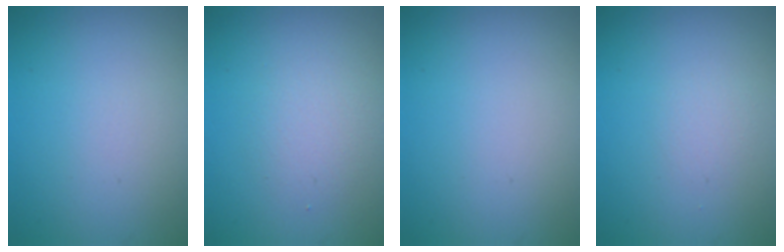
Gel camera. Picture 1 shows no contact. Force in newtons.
{"total": 2.2, "press": 2.2, "slide": 0.2}
{"total": 0.0}
{"total": 0.8, "press": 0.8, "slide": 0.1}